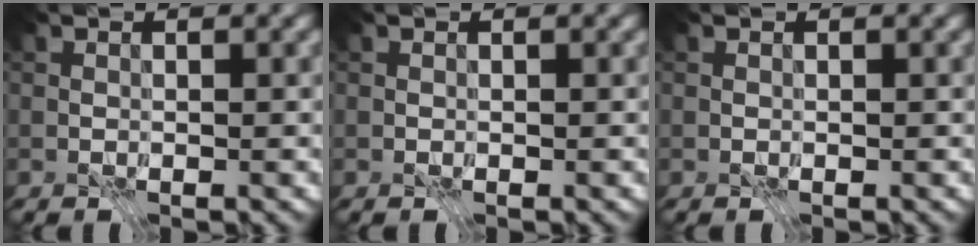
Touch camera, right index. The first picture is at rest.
{"total": 0.0}
{"total": 0.0}